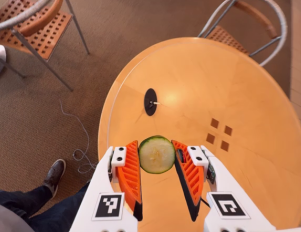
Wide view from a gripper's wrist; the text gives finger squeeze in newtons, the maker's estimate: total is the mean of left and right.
{"total": 7.5, "left": 7.2, "right": 7.8}